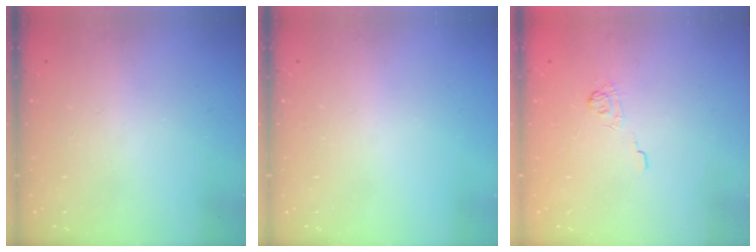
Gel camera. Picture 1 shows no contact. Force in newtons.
{"total": 0.0}
{"total": 2.5, "press": 2.1, "slide": 1.4}